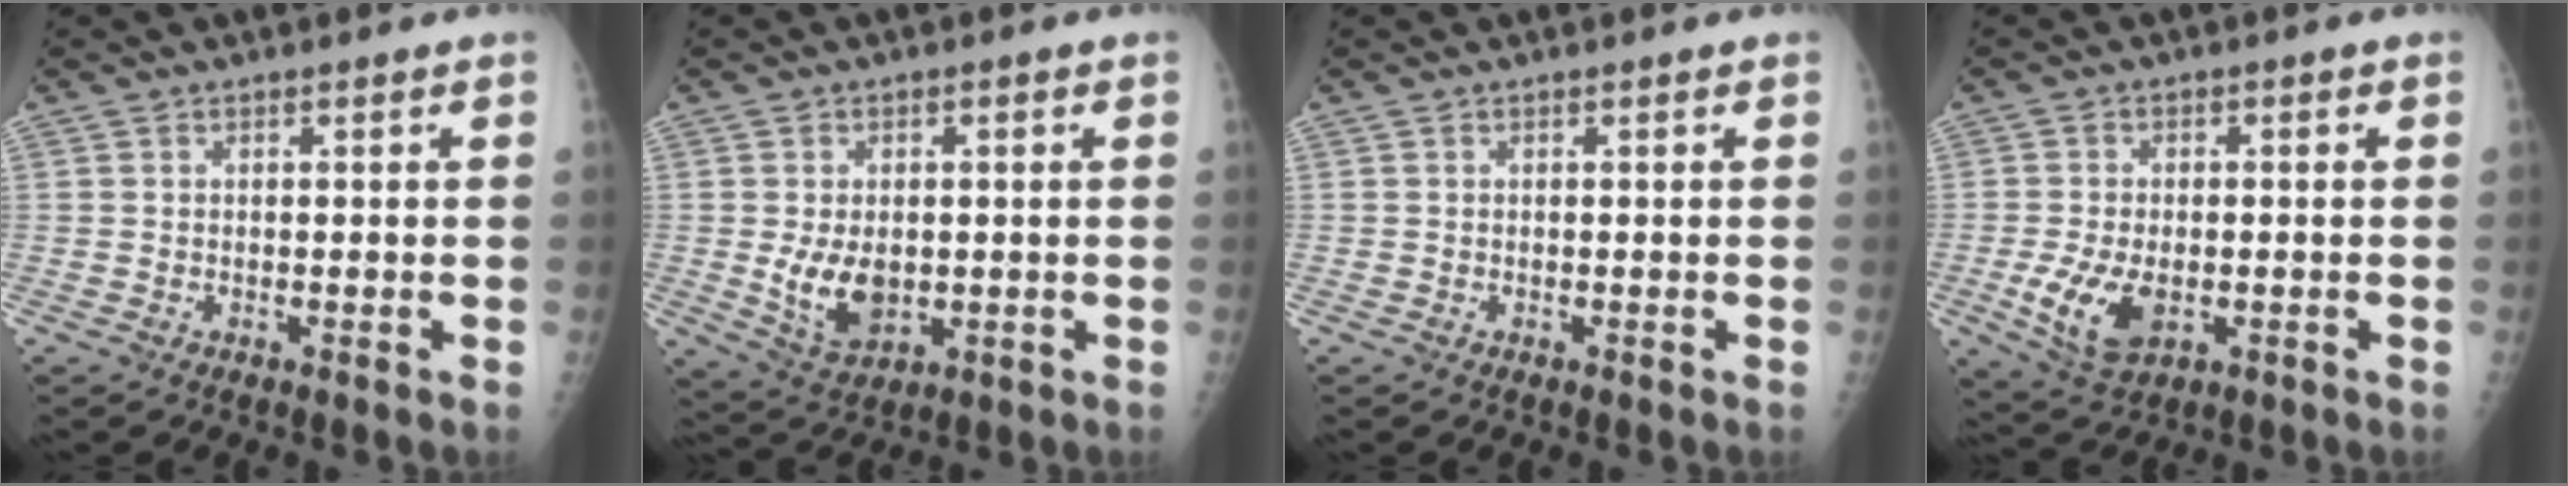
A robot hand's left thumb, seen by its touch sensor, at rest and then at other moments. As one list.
[{"total": 7.8, "force": [-0.6, 5.3, 5.8], "torque": [-0.081, -0.011, 0.003]}, {"total": 0.0}, {"total": 8.8, "force": [-2.3, 5.1, 6.7], "torque": [-0.129, -0.003, -0.033]}]